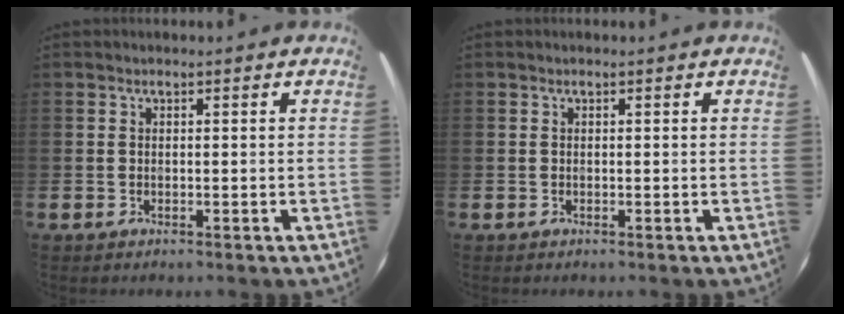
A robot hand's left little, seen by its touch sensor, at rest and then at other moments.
{"total": 0.0}